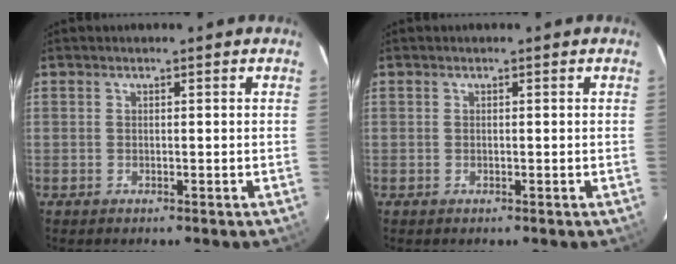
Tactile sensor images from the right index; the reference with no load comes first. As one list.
[{"total": 0.0}]